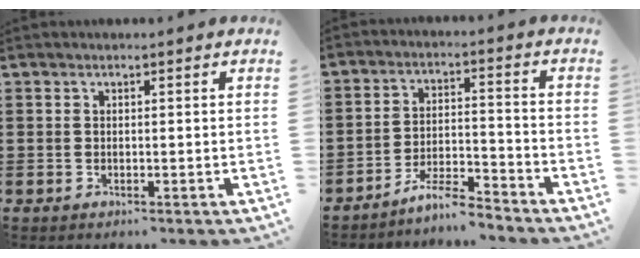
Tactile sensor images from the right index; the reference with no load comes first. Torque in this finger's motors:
{"motor_torque": [0.12, 0.50, -0.66, -0.21]}